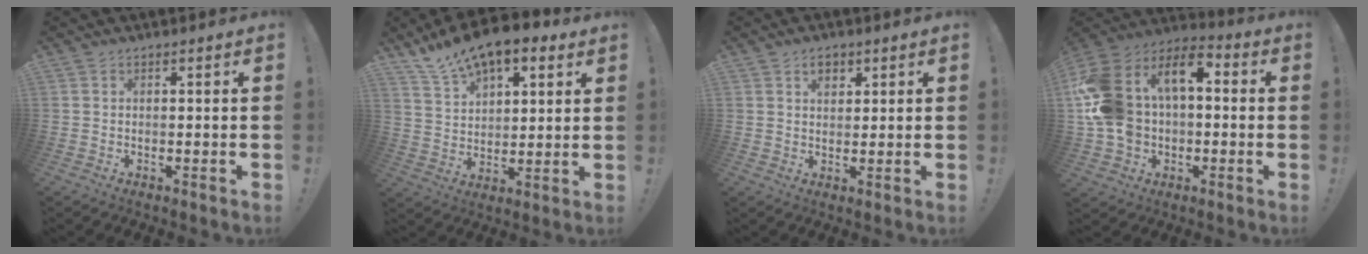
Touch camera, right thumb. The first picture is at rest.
{"total": 13.5, "force": [10.6, 6.0, 5.8], "torque": [-0.110, -0.074, 0.193]}
{"total": 4.3, "force": [2.4, 3.0, 1.8], "torque": [-0.014, -0.006, 0.039]}
{"total": 19.1, "force": [3.7, 13.9, 12.6], "torque": [-0.246, -0.008, 0.073]}